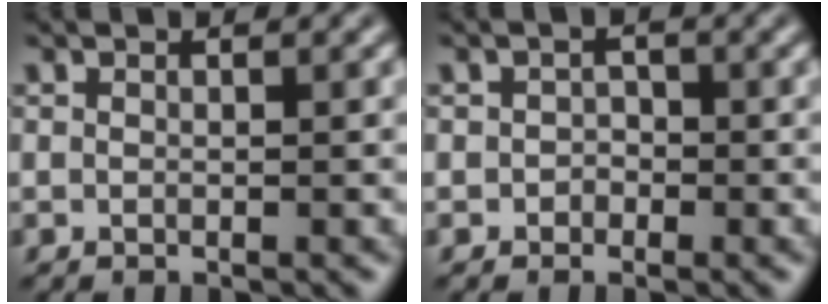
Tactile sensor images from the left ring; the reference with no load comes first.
{"total": 1.2, "force": [-0.4, 1.1, 0.4], "torque": [0.002, 0.000, -0.009]}